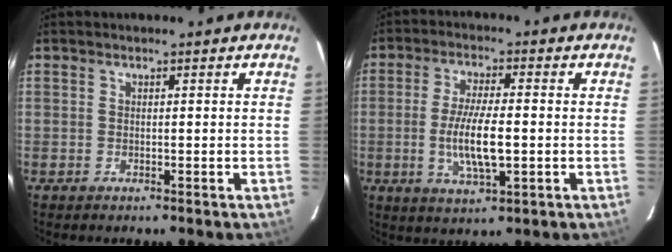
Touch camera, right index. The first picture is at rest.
{"total": 9.1, "force": [-1.4, 2.3, 8.7], "torque": [-0.169, -0.009, -0.024]}